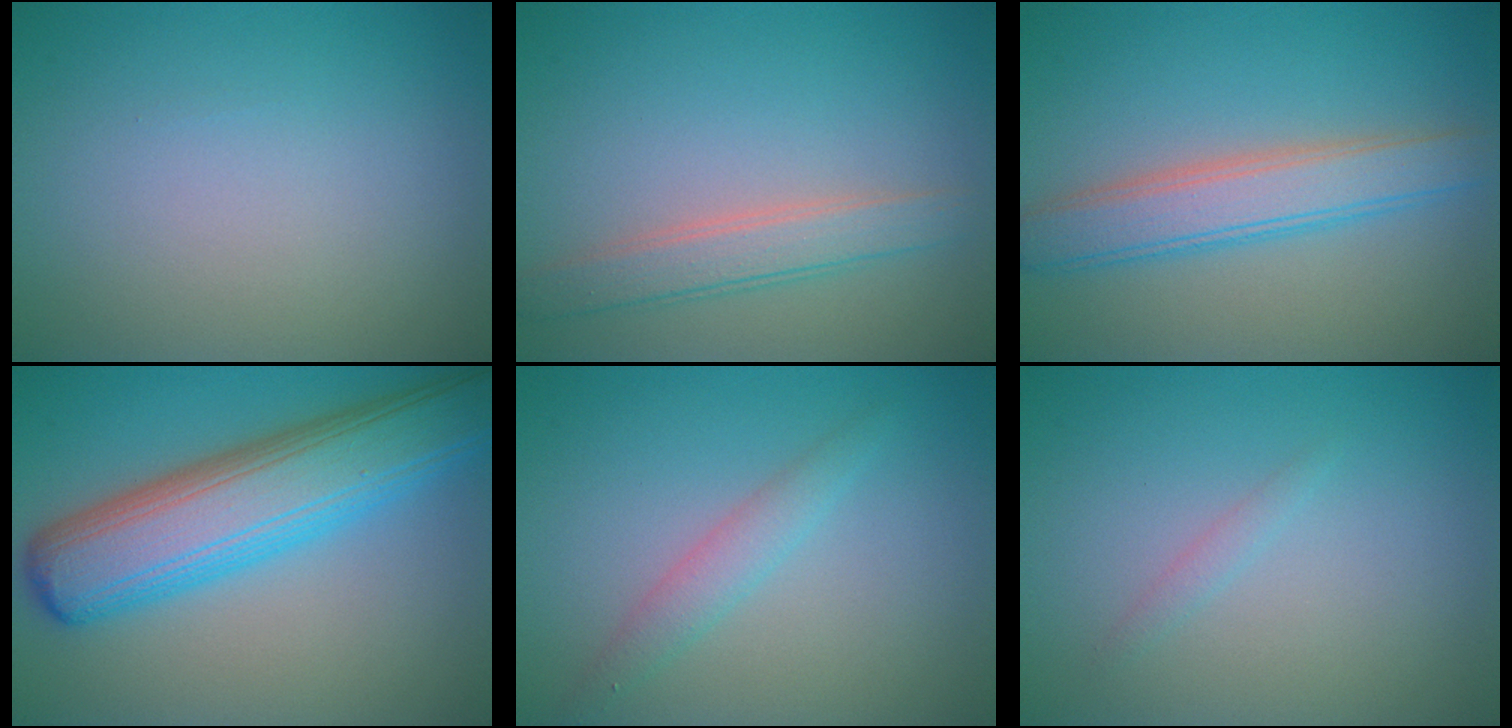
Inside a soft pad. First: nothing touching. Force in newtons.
{"total": 2.9, "press": 2.9, "slide": 0.2}
{"total": 4.5, "press": 4.5, "slide": 0.1}
{"total": 9.7, "press": 9.7, "slide": 0.2}
{"total": 1.9, "press": 1.9, "slide": 0.1}
{"total": 0.8, "press": 0.8, "slide": 0.1}